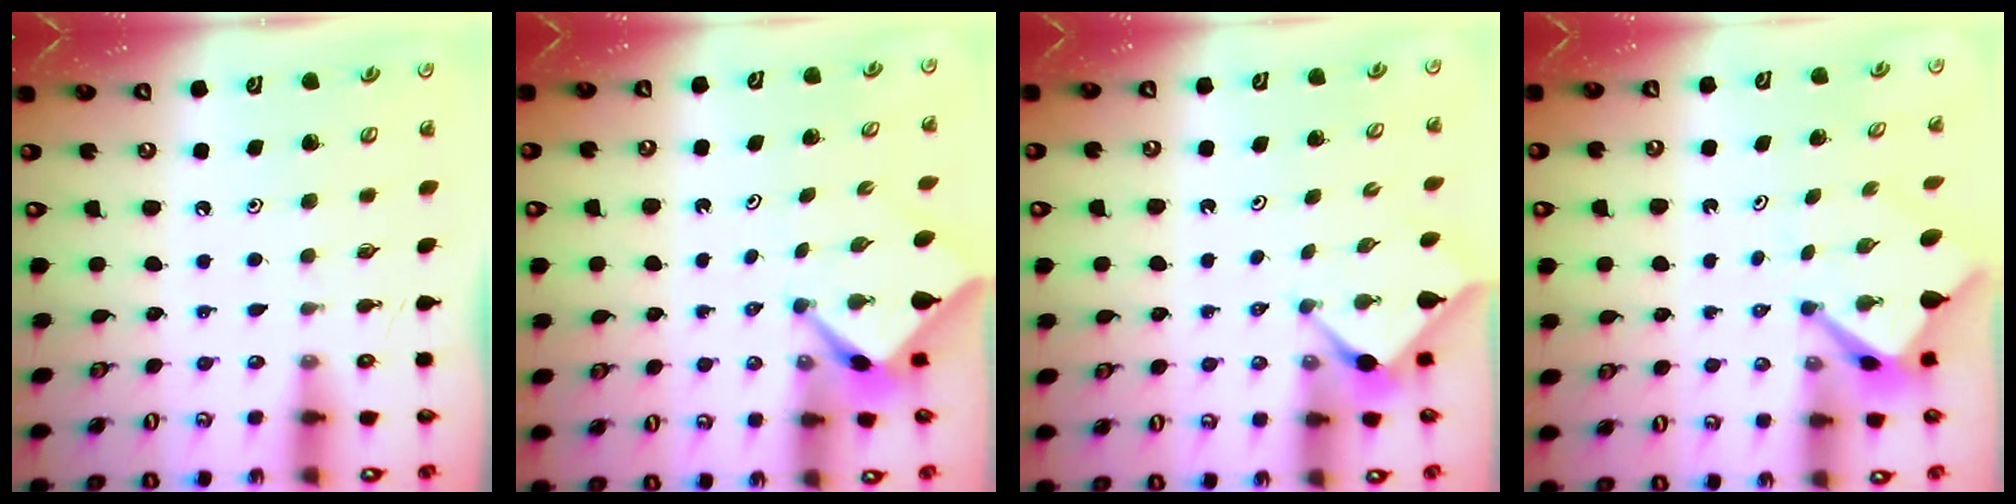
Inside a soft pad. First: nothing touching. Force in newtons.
{"total": 2.7, "press": 2.6, "slide": 0.2}
{"total": 3.0, "press": 3.0, "slide": 0.3}
{"total": 3.7, "press": 3.7, "slide": 0.3}